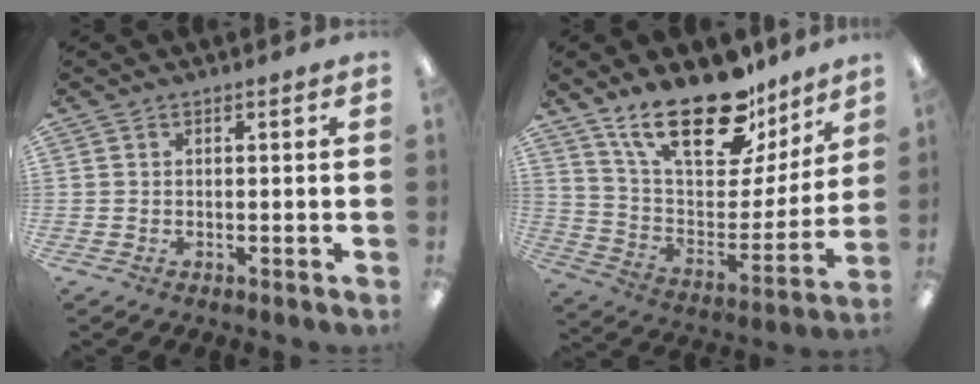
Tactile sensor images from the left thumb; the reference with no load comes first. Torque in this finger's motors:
{"motor_torque": [2.61, 1.60, 1.34, -1.43, 0.39]}